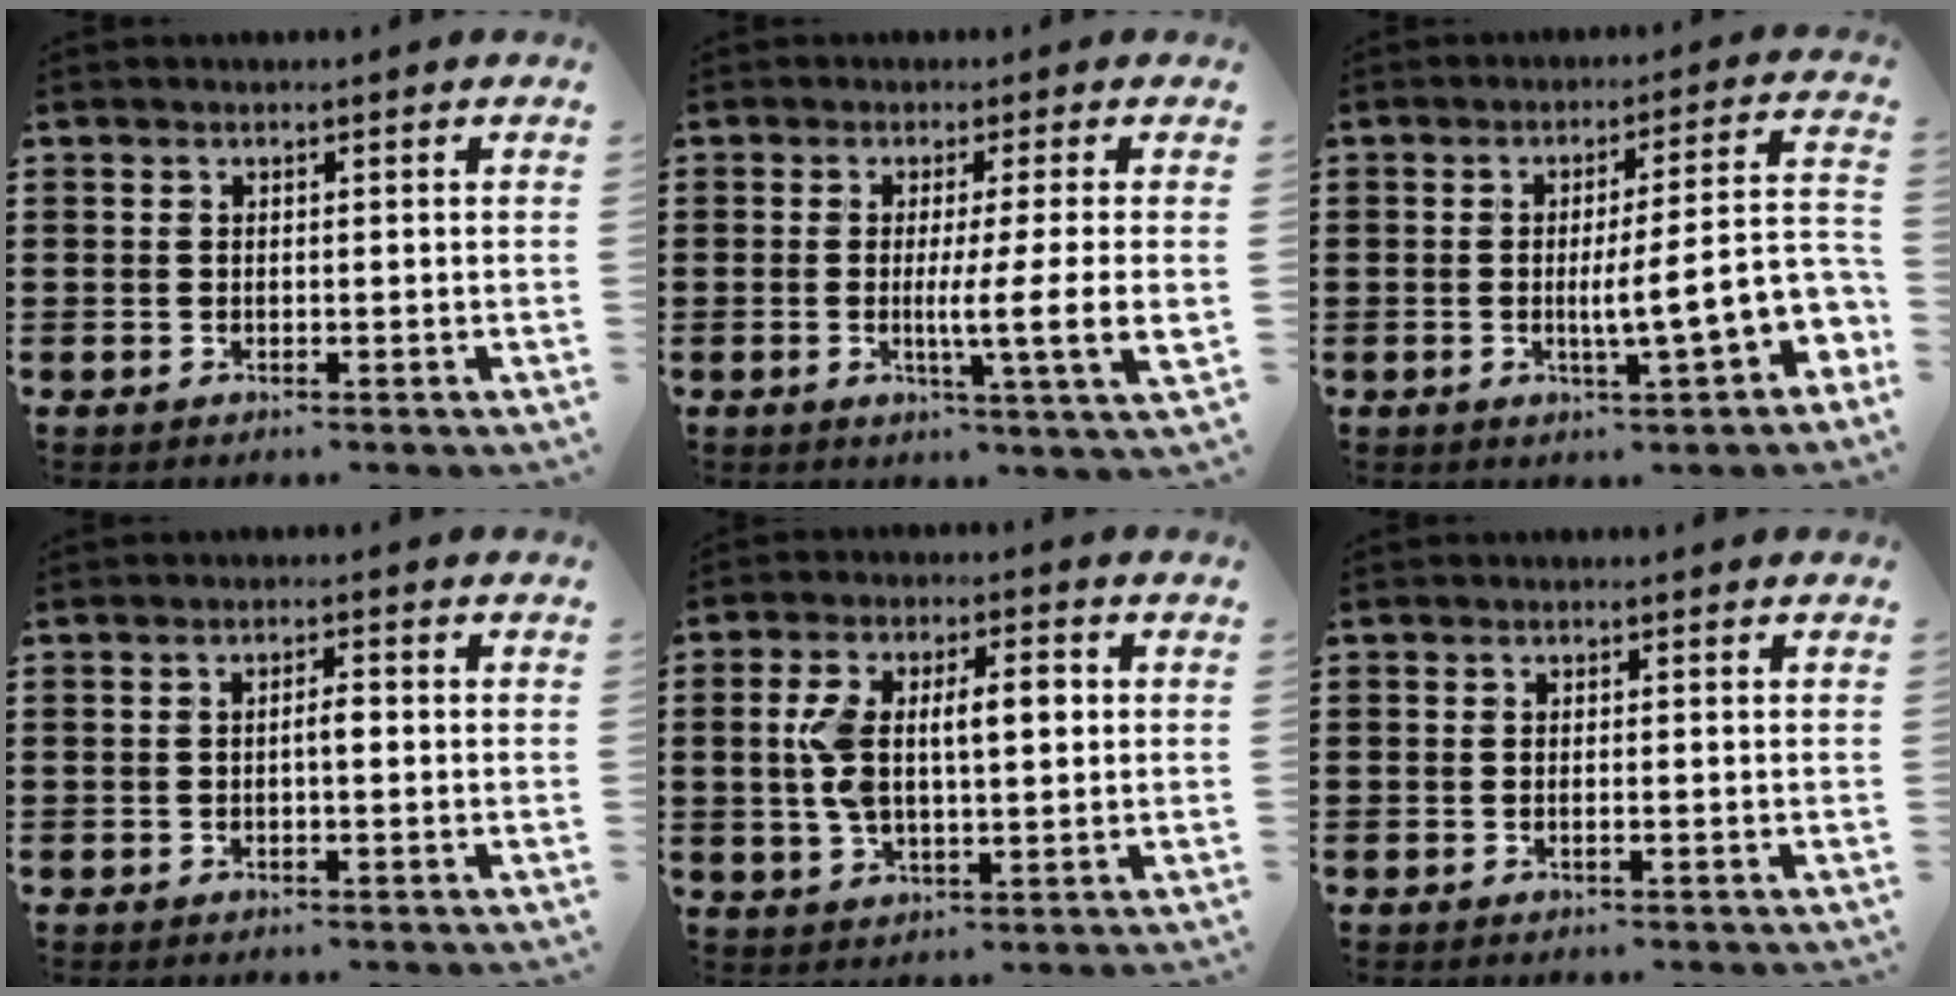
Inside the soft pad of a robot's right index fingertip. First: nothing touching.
{"total": 7.4, "force": [-0.5, -0.6, 7.4], "torque": [-0.127, -0.024, -0.013]}
{"total": 9.5, "force": [-2.2, 1.4, 9.2], "torque": [-0.138, -0.009, -0.039]}
{"total": 1.8, "force": [-0.3, 0.4, 1.7], "torque": [-0.033, 0.003, -0.007]}
{"total": 8.7, "force": [0.9, 3.9, 7.8], "torque": [-0.172, 0.007, 0.008]}
{"total": 0.5, "force": [-0.2, -0.1, 0.4], "torque": [-0.007, -0.004, -0.004]}